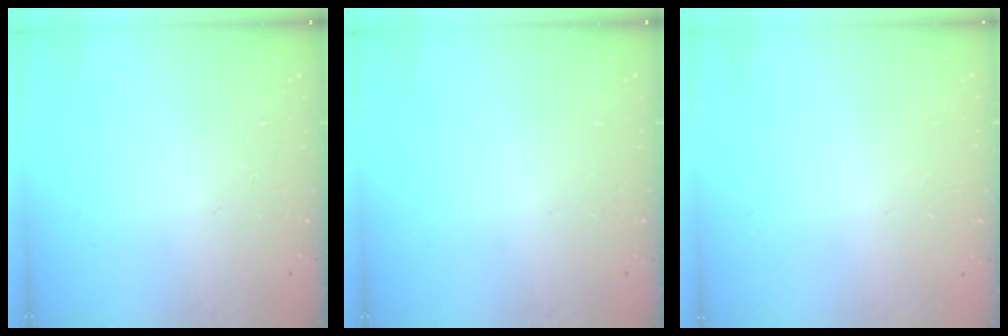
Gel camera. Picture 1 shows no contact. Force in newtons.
{"total": 0.0}
{"total": 0.0}